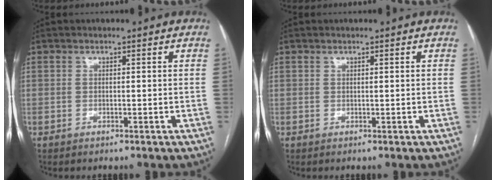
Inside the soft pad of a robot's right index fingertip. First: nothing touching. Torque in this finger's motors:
{"motor_torque": [0.06, 0.03, 0.03, 0.01]}